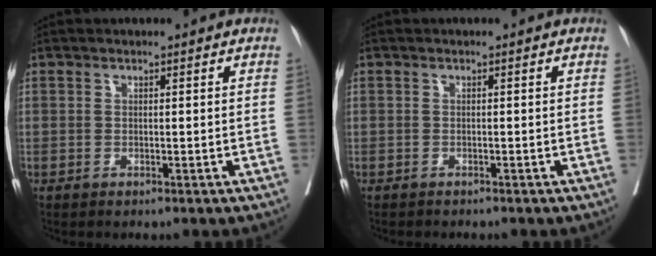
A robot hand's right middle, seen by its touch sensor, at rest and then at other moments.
{"total": 1.4, "force": [-1.3, 0.4, 0.4], "torque": [-0.013, -0.003, -0.019]}